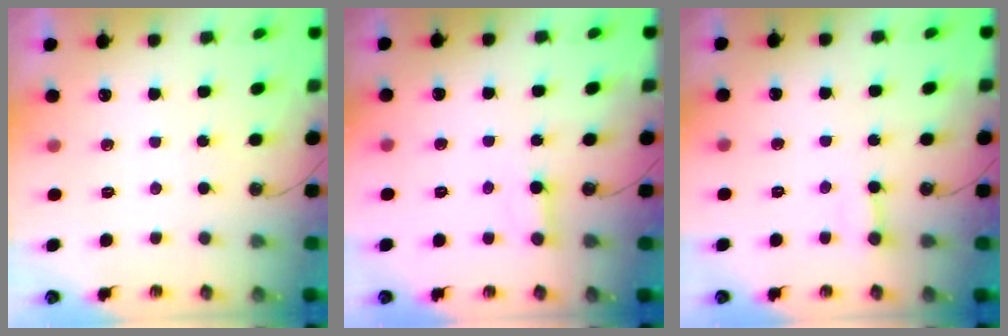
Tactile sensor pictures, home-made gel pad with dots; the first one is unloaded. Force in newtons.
{"total": 2.6, "press": 2.6, "slide": 0.3}
{"total": 3.0, "press": 3.0, "slide": 0.3}